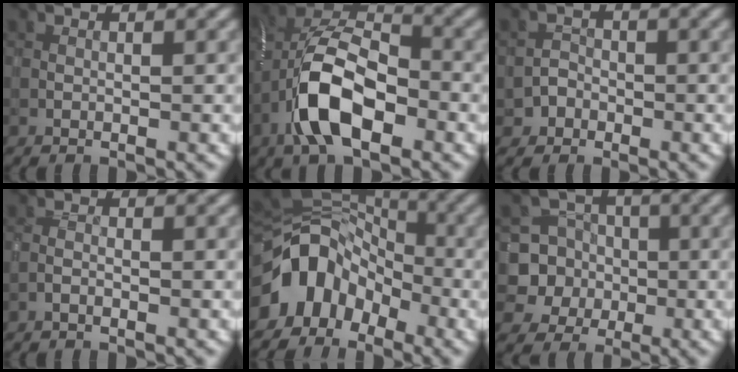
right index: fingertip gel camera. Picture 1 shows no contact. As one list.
[{"total": 9.7, "force": [-3.8, 4.9, 7.5], "torque": [-0.146, 0.011, -0.080]}, {"total": 1.6, "force": [-0.7, 1.4, 0.0], "torque": [0.012, 0.007, -0.015]}, {"total": 0.9, "force": [-0.7, 0.2, 0.5], "torque": [-0.010, 0.001, -0.016]}, {"total": 8.5, "force": [-3.8, 6.2, 4.5], "torque": [-0.068, 0.010, -0.080]}, {"total": 6.4, "force": [-1.1, 6.2, 1.2], "torque": [-0.013, 0.015, -0.047]}]